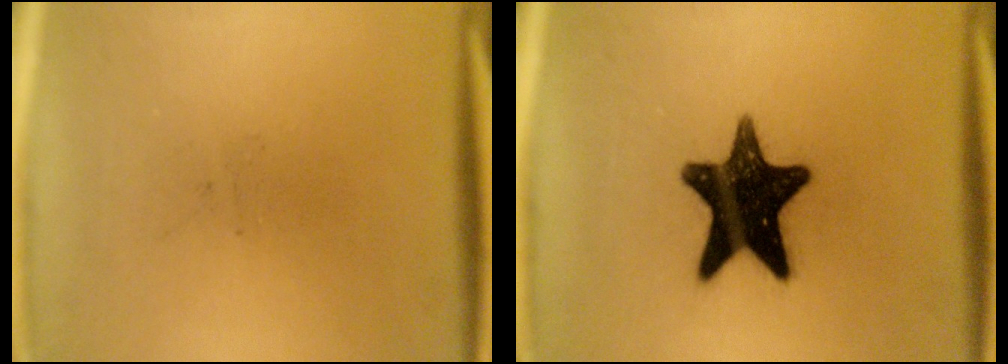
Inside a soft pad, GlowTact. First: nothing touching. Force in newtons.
{"total": 15.7}